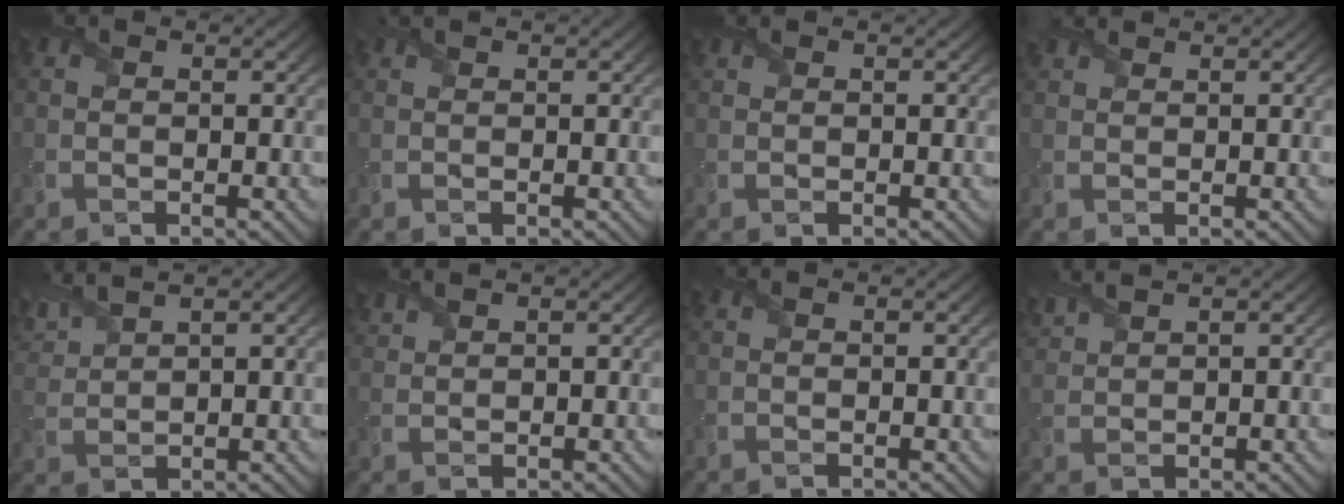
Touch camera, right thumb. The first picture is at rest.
{"total": 0.9, "force": [0.8, -0.3, 0.2], "torque": [-0.009, 0.005, 0.018]}
{"total": 0.6, "force": [0.6, -0.3, -0.2], "torque": [-0.001, 0.001, 0.011]}
{"total": 2.0, "force": [1.8, 0.2, 0.6], "torque": [-0.018, 0.012, 0.038]}
{"total": 4.6, "force": [3.8, 0.6, 2.5], "torque": [-0.076, 0.019, 0.078]}
{"total": 1.7, "force": [1.7, -0.1, 0.2], "torque": [-0.009, 0.004, 0.035]}
{"total": 0.0}
{"total": 3.1, "force": [2.9, 0.0, 1.0], "torque": [-0.036, 0.013, 0.057]}